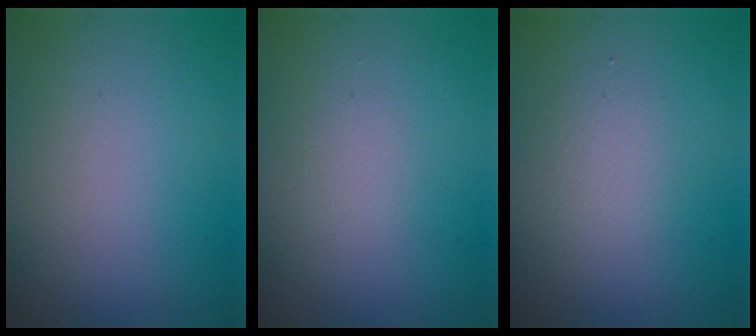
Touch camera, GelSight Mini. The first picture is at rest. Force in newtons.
{"total": 0.7, "press": 0.7, "slide": 0.0}
{"total": 1.6, "press": 1.6, "slide": 0.1}